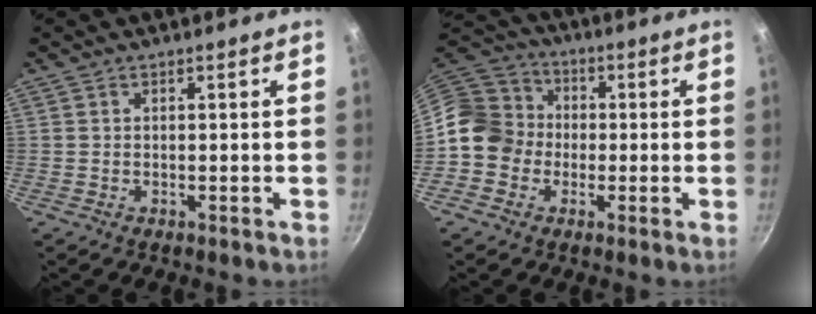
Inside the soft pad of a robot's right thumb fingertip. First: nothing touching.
{"total": 12.4, "force": [-1.3, 11.1, 5.5], "torque": [-0.068, 0.038, -0.043]}